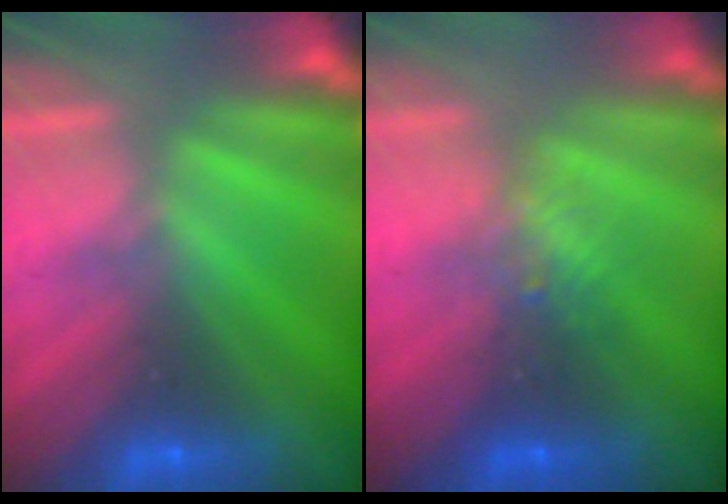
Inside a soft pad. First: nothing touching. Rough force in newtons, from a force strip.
{"total": 2.2}